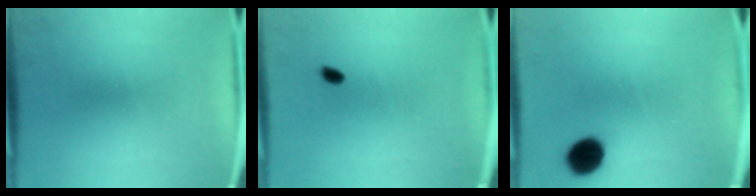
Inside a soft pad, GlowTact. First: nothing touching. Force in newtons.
{"total": 1.3}
{"total": 7.8}